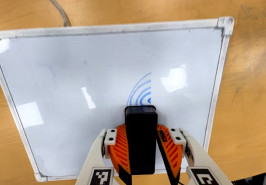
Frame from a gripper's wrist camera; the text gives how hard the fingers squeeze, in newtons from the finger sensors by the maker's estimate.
{"total": 7.8, "left": 8.2, "right": 7.4}